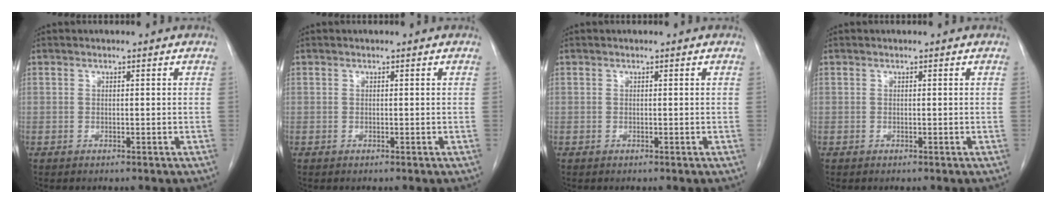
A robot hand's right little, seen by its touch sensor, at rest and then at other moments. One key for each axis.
{"total": 0.0}
{"total": 0.0}
{"total": 0.0}